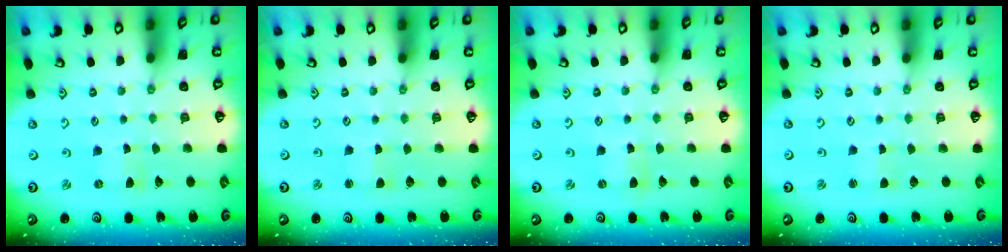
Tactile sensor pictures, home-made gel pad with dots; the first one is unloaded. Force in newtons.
{"total": 1.4, "press": 1.4, "slide": 0.2}
{"total": 0.8, "press": 0.8, "slide": 0.1}
{"total": 1.3, "press": 1.3, "slide": 0.2}